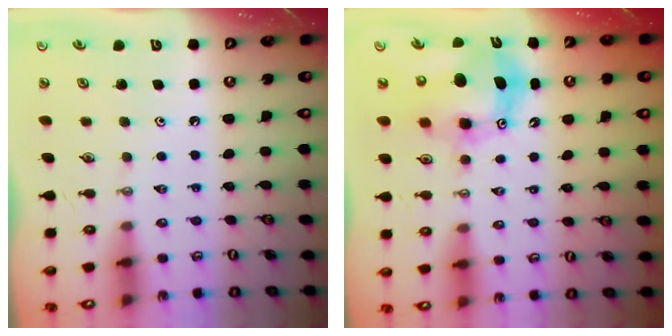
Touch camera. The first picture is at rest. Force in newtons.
{"total": 11.6, "press": 11.4, "slide": 2.5}